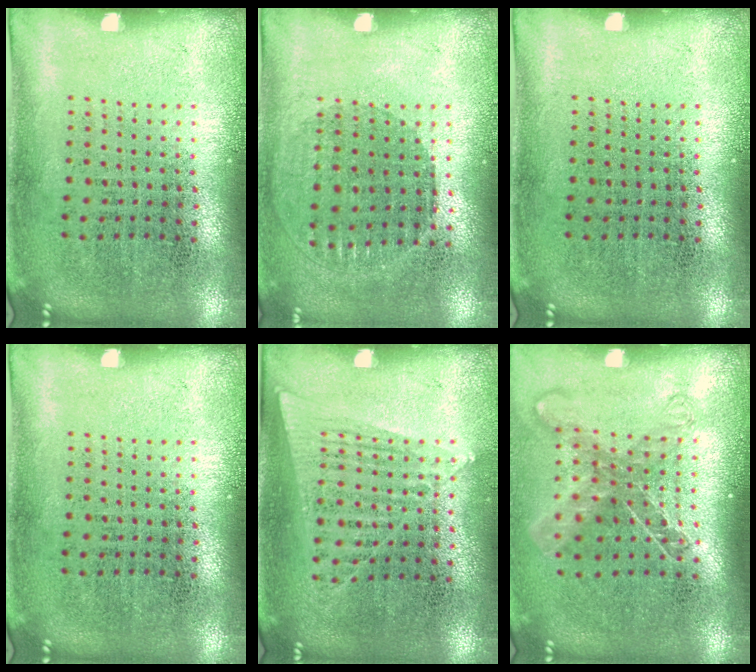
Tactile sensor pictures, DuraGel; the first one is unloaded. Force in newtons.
{"total": 0.9, "press": 0.8, "slide": 0.3}
{"total": 0.0}
{"total": 0.0}
{"total": 1.2, "press": 1.1, "slide": 0.5}
{"total": 1.5, "press": 1.2, "slide": 0.8}